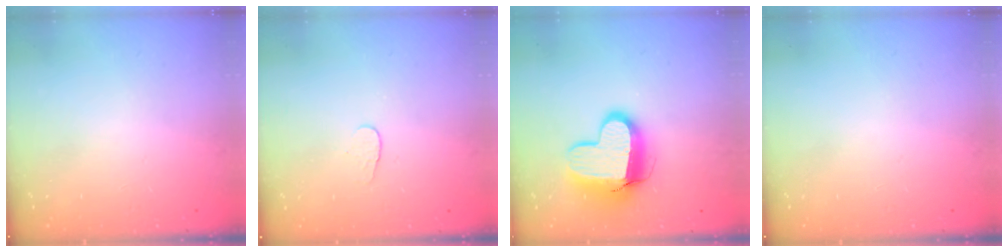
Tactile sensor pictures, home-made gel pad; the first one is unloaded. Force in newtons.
{"total": 4.1, "press": 4.1, "slide": 0.3}
{"total": 13.4, "press": 13.3, "slide": 1.3}
{"total": 0.0}